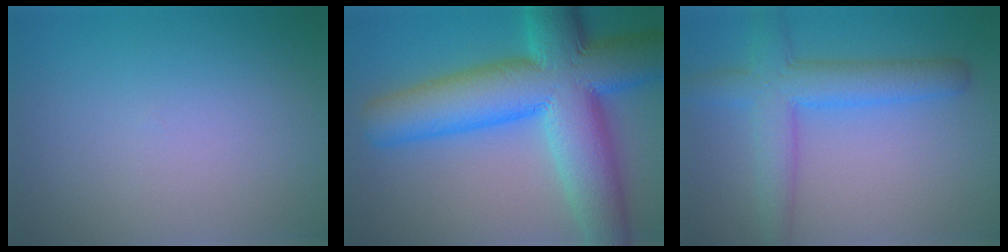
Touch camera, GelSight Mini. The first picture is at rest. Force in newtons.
{"total": 14.6, "press": 14.6, "slide": 0.4}
{"total": 5.5, "press": 5.5, "slide": 0.2}